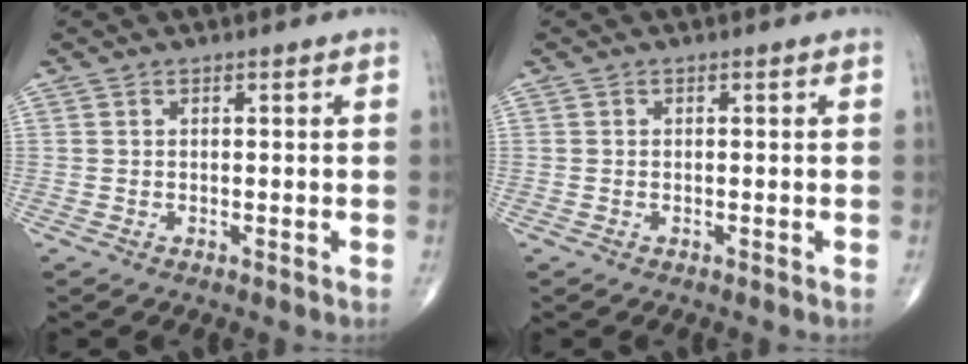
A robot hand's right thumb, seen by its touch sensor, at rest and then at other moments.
{"total": 0.0}